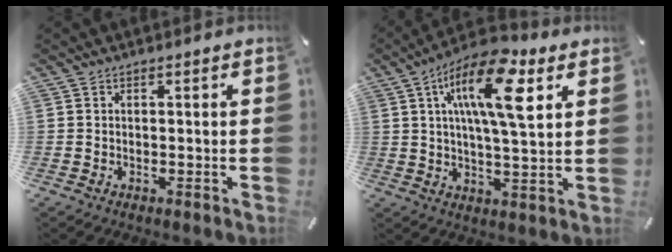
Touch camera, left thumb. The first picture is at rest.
{"total": 15.9, "force": [6.8, 4.9, 13.5], "torque": [-0.239, -0.015, 0.109]}